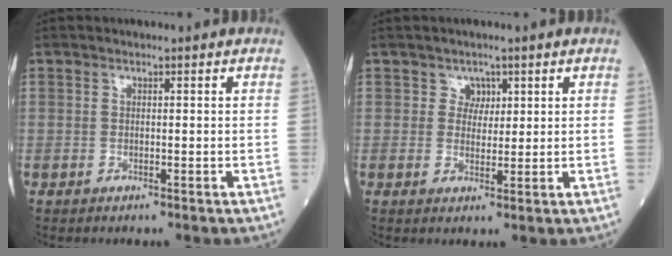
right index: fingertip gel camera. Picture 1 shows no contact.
{"total": 2.2, "force": [1.1, 1.8, 0.5], "torque": [0.000, -0.002, 0.015]}